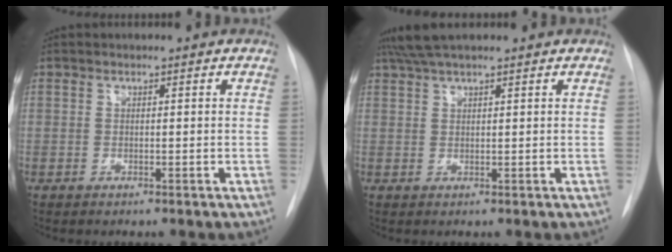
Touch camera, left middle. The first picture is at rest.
{"total": 5.4, "force": [4.5, 0.5, 2.9], "torque": [-0.052, 0.035, 0.082]}